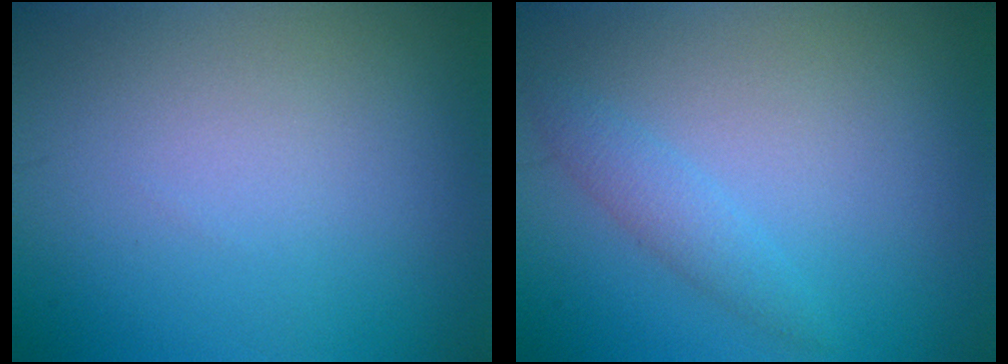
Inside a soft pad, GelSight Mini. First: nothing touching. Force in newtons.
{"total": 1.8, "press": 1.8, "slide": 0.1}